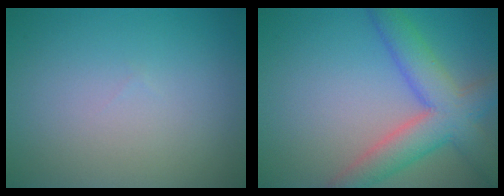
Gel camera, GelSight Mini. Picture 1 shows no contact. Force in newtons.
{"total": 6.7, "press": 6.7, "slide": 0.3}